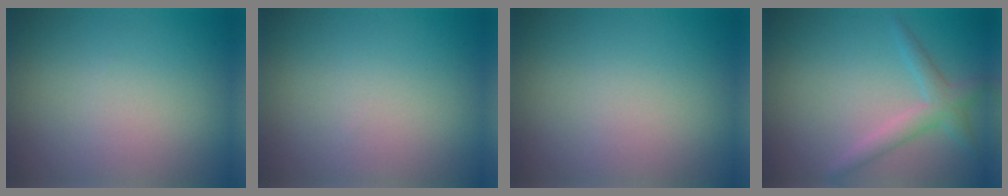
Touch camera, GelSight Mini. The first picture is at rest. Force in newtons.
{"total": 0.0}
{"total": 0.0}
{"total": 2.4, "press": 2.4, "slide": 0.2}